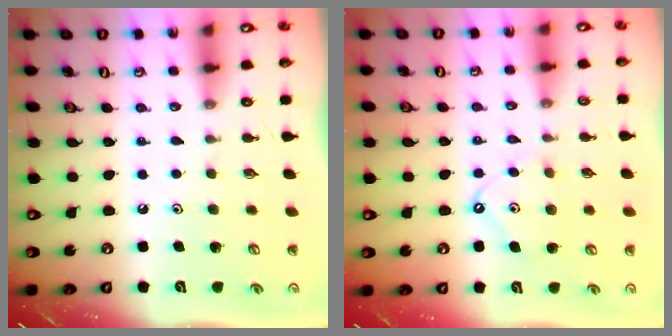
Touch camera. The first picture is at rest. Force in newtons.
{"total": 8.0, "press": 8.0, "slide": 0.8}